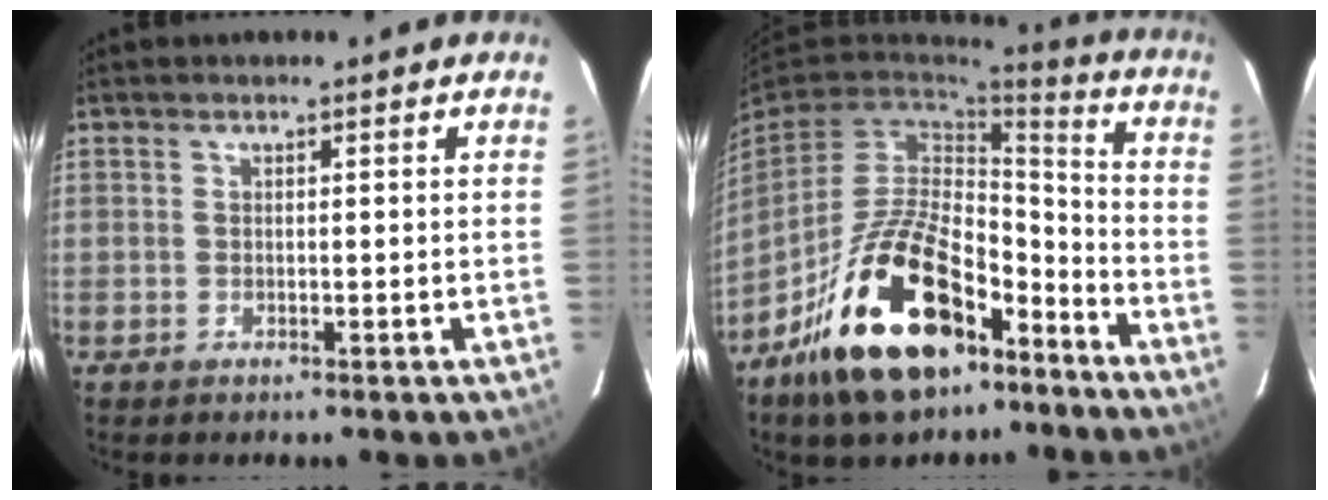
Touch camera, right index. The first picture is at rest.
{"total": 22.7, "force": [-13.2, 11.4, 14.5], "torque": [-0.276, 0.013, -0.206]}